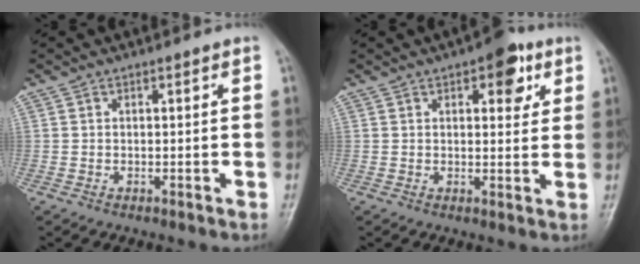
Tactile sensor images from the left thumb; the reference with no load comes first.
{"total": 7.0, "force": [3.3, 3.4, 5.1], "torque": [-0.036, -0.008, 0.035]}